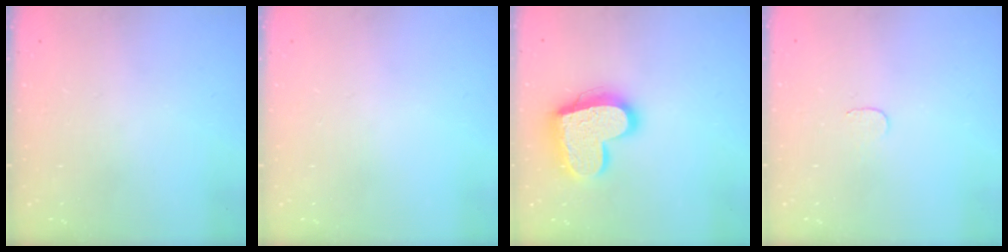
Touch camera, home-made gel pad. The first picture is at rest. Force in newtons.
{"total": 0.0}
{"total": 18.2, "press": 18.2, "slide": 1.6}
{"total": 3.0, "press": 3.0, "slide": 0.3}